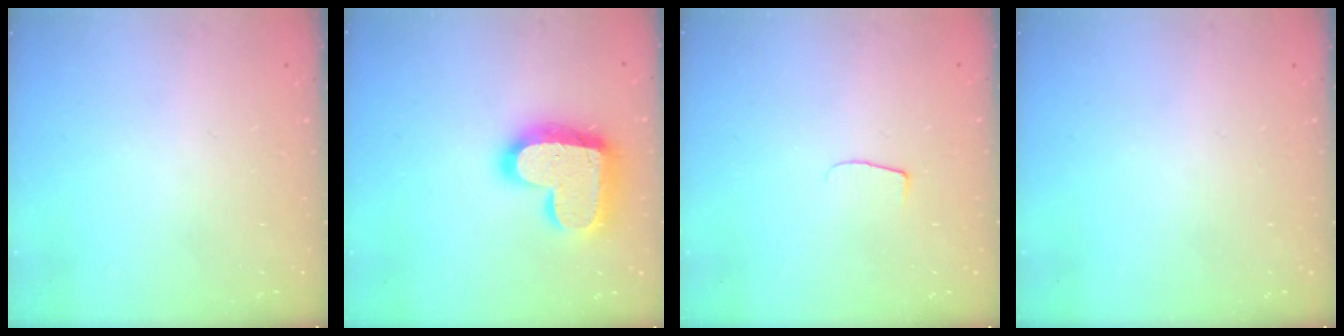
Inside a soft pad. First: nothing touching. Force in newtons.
{"total": 20.5, "press": 20.4, "slide": 1.5}
{"total": 4.3, "press": 4.3, "slide": 0.5}
{"total": 0.0}